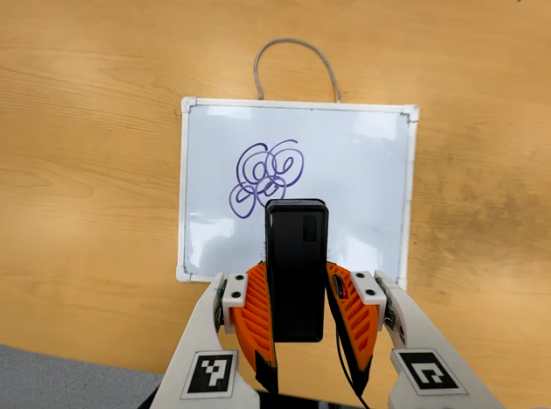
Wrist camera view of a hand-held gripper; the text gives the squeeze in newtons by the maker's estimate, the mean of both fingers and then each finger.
{"total": 3.6, "left": 2.2, "right": 5.0}